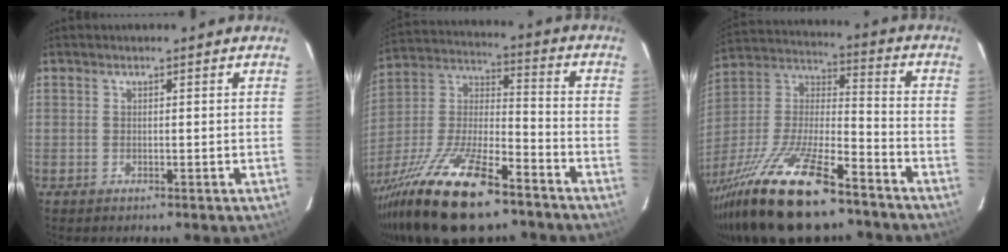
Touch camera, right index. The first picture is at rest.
{"total": 23.1, "force": [-16.2, 5.7, 15.5], "torque": [-0.324, -0.029, -0.294]}
{"total": 24.6, "force": [-17.8, 5.4, 16.2], "torque": [-0.342, -0.036, -0.320]}